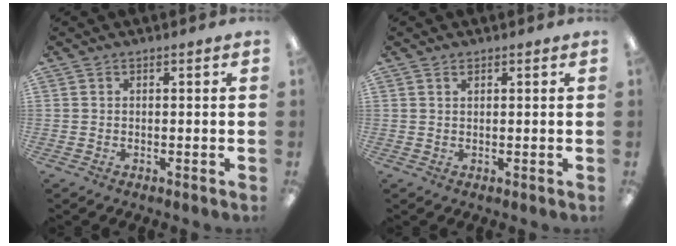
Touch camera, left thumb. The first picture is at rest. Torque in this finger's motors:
{"motor_torque": [-0.19, -0.08, -0.16, -0.21, -0.01]}